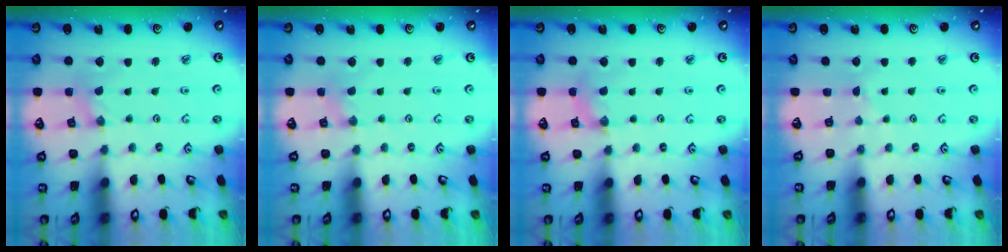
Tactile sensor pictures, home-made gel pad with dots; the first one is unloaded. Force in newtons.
{"total": 0.0}
{"total": 2.8, "press": 2.8, "slide": 0.3}
{"total": 3.0, "press": 3.0, "slide": 0.4}